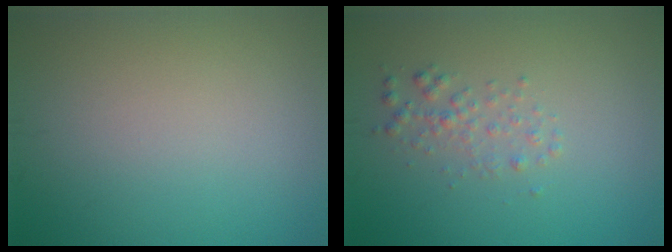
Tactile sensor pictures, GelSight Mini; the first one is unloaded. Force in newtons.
{"total": 1.5, "press": 1.5, "slide": 0.0}